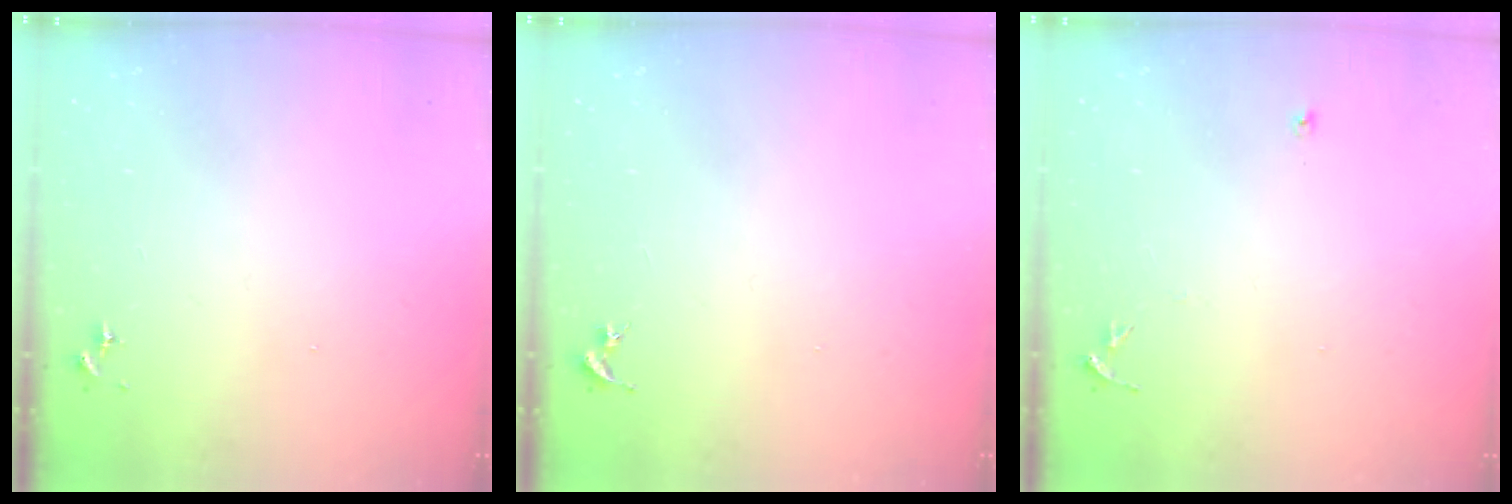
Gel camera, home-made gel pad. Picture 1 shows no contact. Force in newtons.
{"total": 0.0}
{"total": 5.7, "press": 5.7, "slide": 0.7}